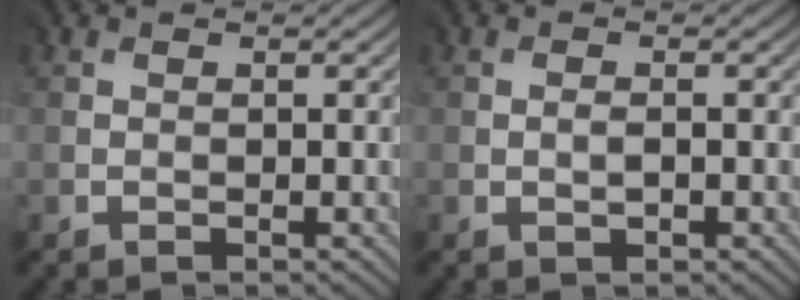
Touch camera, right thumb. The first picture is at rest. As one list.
[{"total": 0.7, "force": [-0.4, 0.2, 0.5], "torque": [-0.008, -0.002, -0.005]}]